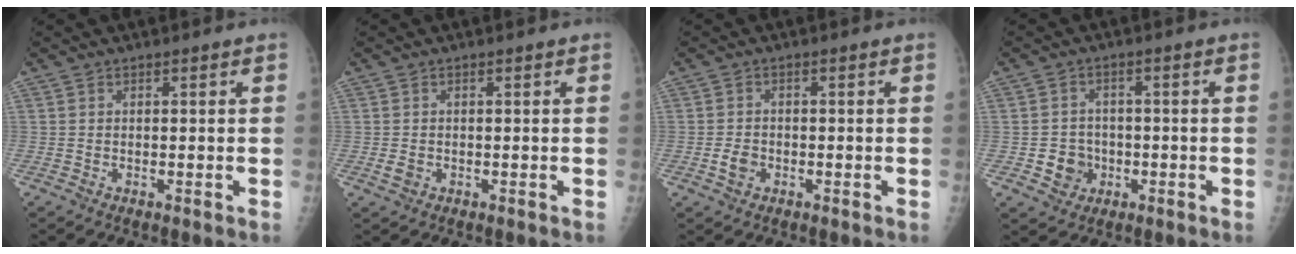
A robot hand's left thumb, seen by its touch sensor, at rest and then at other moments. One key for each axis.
{"total": 1.5, "fx": -0.3, "fy": 1.2, "fz": 0.8, "tx": -0.014, "ty": -0.001, "tz": -0.001}
{"total": 2.7, "fx": -0.9, "fy": 2.0, "fz": 1.4, "tx": -0.022, "ty": 0.005, "tz": -0.016}
{"total": 5.1, "fx": -1.3, "fy": 4.7, "fz": 1.6, "tx": -0.001, "ty": 0.010, "tz": -0.016}